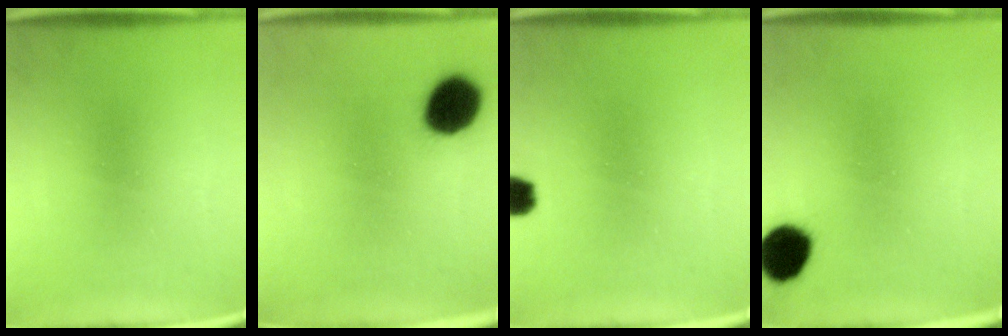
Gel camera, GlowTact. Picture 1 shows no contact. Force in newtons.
{"total": 11.4}
{"total": 3.5}
{"total": 9.7}